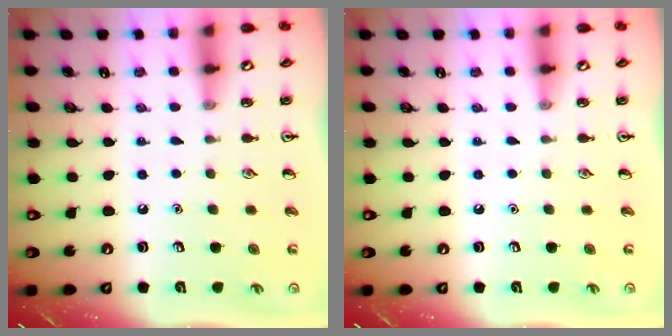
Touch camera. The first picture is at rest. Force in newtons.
{"total": 0.0}